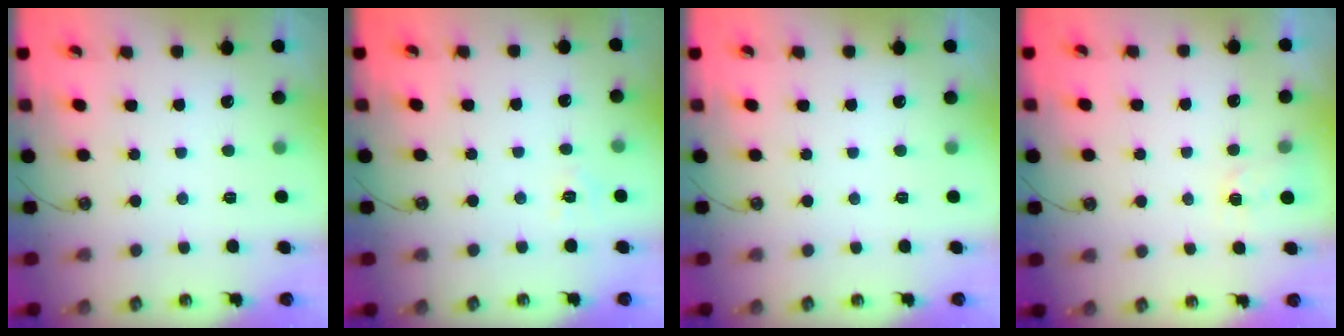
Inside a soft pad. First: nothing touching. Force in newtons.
{"total": 5.8, "press": 5.7, "slide": 0.6}
{"total": 0.0}
{"total": 2.7, "press": 2.6, "slide": 0.4}